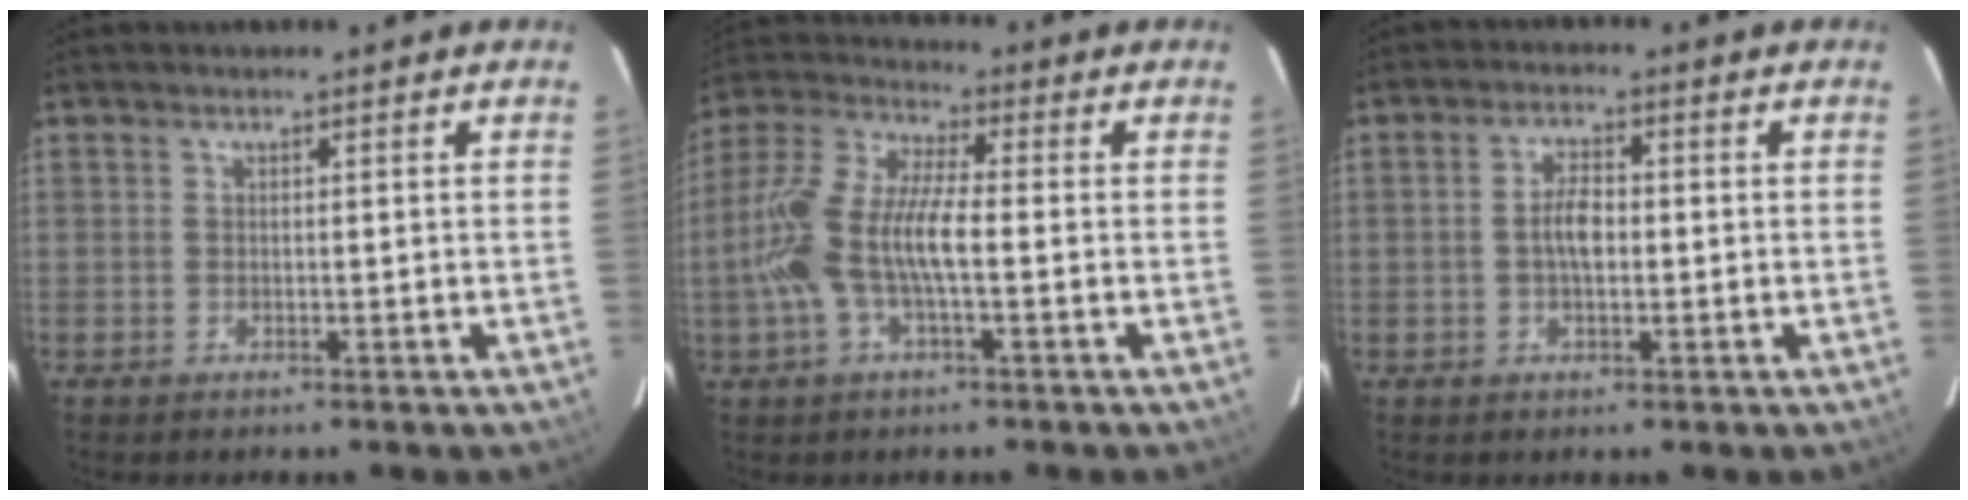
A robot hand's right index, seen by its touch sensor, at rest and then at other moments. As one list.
[{"total": 12.5, "force": [-2.2, 3.9, 11.7], "torque": [-0.253, 0.007, -0.046]}, {"total": 4.1, "force": [-0.4, 1.9, 3.6], "torque": [-0.070, 0.008, -0.007]}]